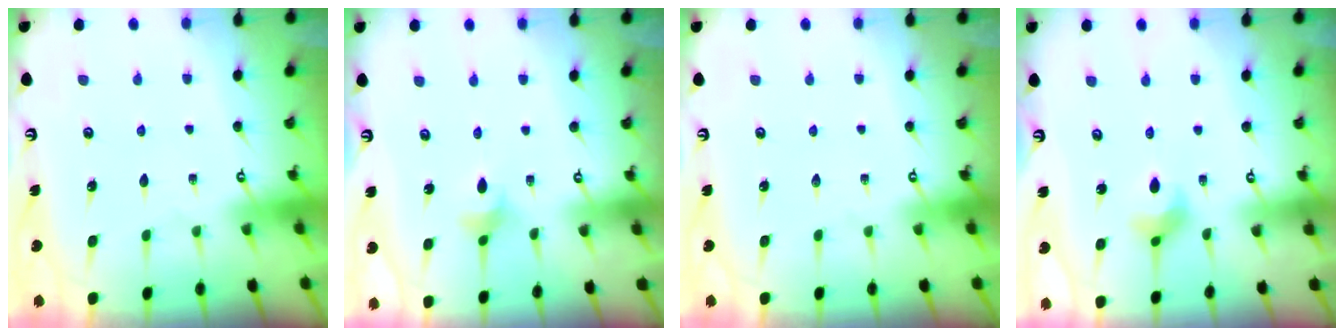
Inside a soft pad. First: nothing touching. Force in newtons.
{"total": 2.8, "press": 2.7, "slide": 0.7}
{"total": 0.0}
{"total": 3.9, "press": 3.9, "slide": 0.7}